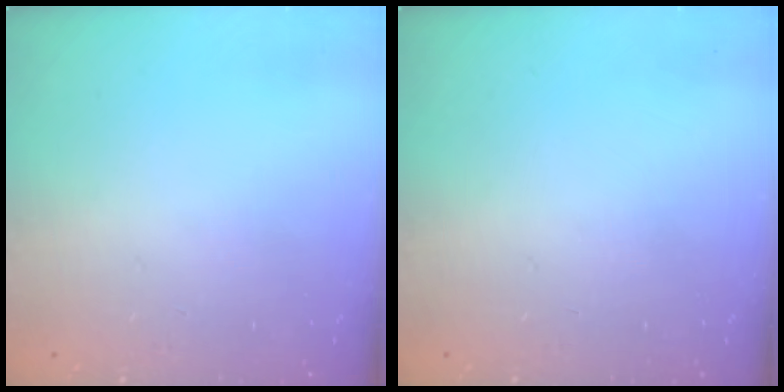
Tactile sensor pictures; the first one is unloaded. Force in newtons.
{"total": 0.0}